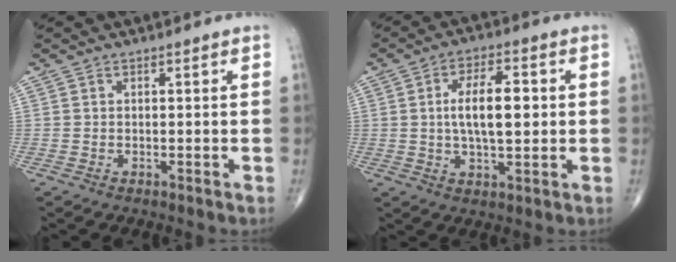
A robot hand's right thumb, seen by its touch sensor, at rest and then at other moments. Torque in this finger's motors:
{"motor_torque": [0.98, 1.19, 1.01, -0.18, 0.09]}